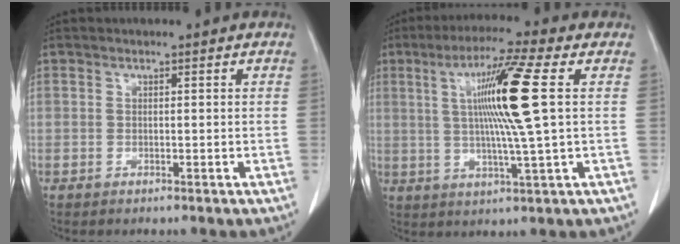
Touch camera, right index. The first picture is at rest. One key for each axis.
{"total": 12.5, "fx": 2.4, "fy": -1.4, "fz": 12.1, "tx": -0.221, "ty": 0.003, "tz": 0.042}